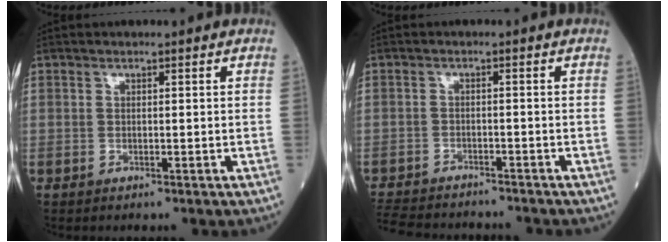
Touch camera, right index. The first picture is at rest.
{"total": 11.6, "force": [-10.6, 3.0, 3.5], "torque": [-0.079, -0.007, -0.157]}